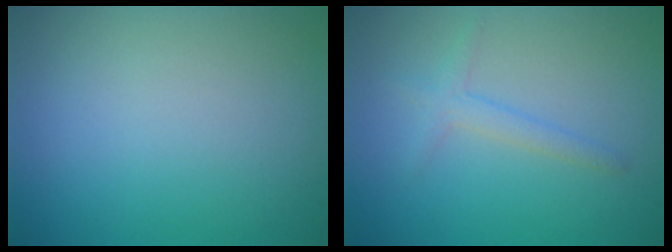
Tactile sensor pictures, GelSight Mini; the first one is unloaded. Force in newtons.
{"total": 1.6, "press": 1.6, "slide": 0.1}